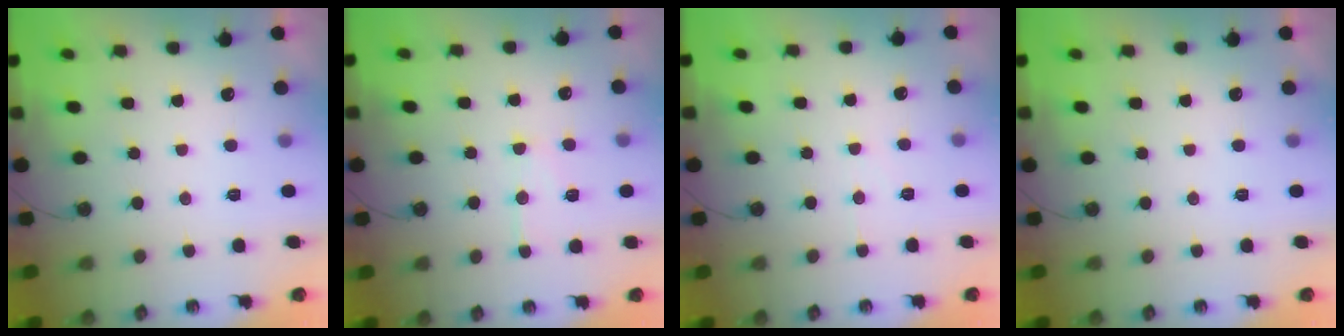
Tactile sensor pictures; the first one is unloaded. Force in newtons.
{"total": 8.2, "press": 8.1, "slide": 0.6}
{"total": 3.0, "press": 3.0, "slide": 0.6}
{"total": 0.0}